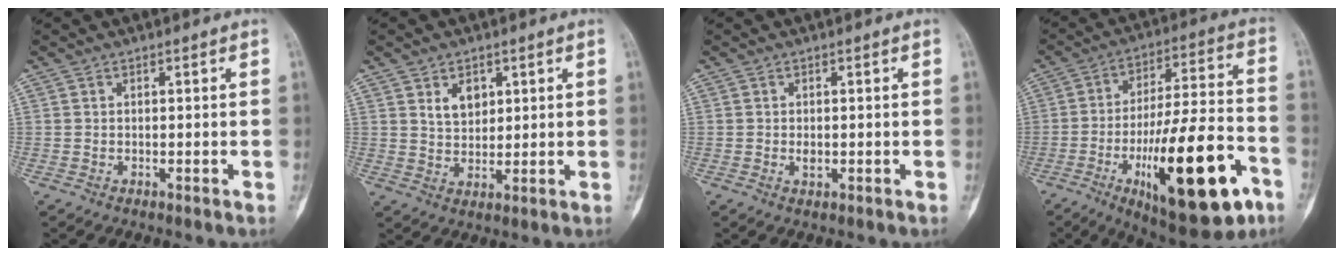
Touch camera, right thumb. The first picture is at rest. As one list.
[{"total": 4.8, "force": [2.2, 3.3, 2.8], "torque": [-0.031, -0.017, 0.042]}, {"total": 1.3, "force": [-0.1, 0.8, 1.0], "torque": [-0.011, -0.001, 0.000]}, {"total": 26.4, "force": [-10.5, 8.2, 22.7], "torque": [-0.349, 0.041, -0.152]}]